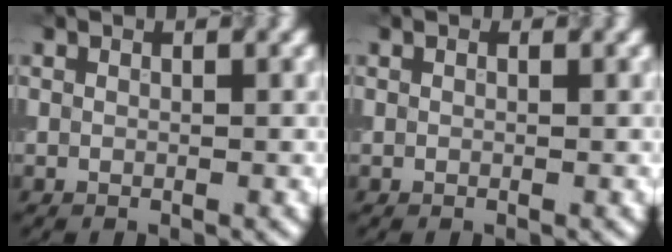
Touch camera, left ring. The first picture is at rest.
{"total": 0.0}